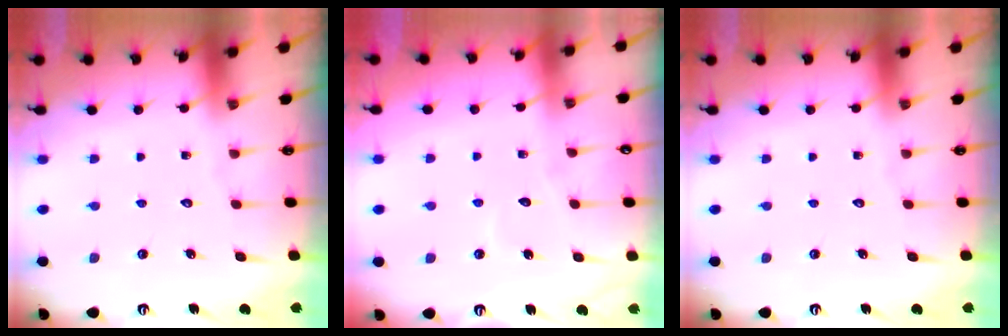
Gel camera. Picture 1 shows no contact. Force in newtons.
{"total": 2.6, "press": 2.6, "slide": 0.2}
{"total": 0.0}